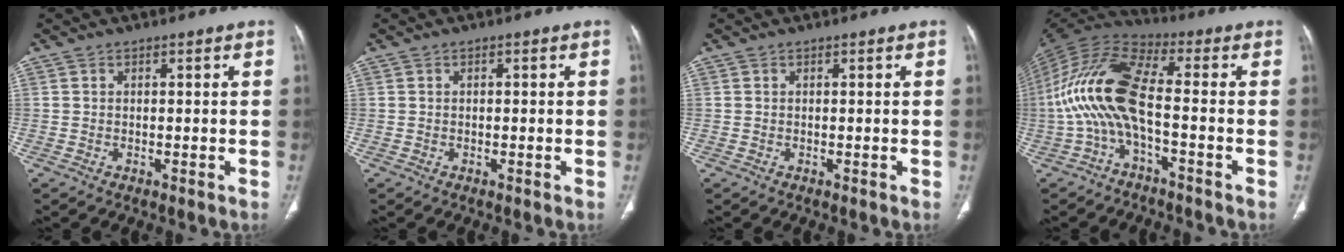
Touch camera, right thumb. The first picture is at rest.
{"total": 0.6, "force": [0.1, 0.3, 0.5], "torque": [-0.011, 0.004, 0.004]}
{"total": 0.0}
{"total": 14.1, "force": [-2.7, 4.7, 13.0], "torque": [-0.281, 0.054, -0.065]}